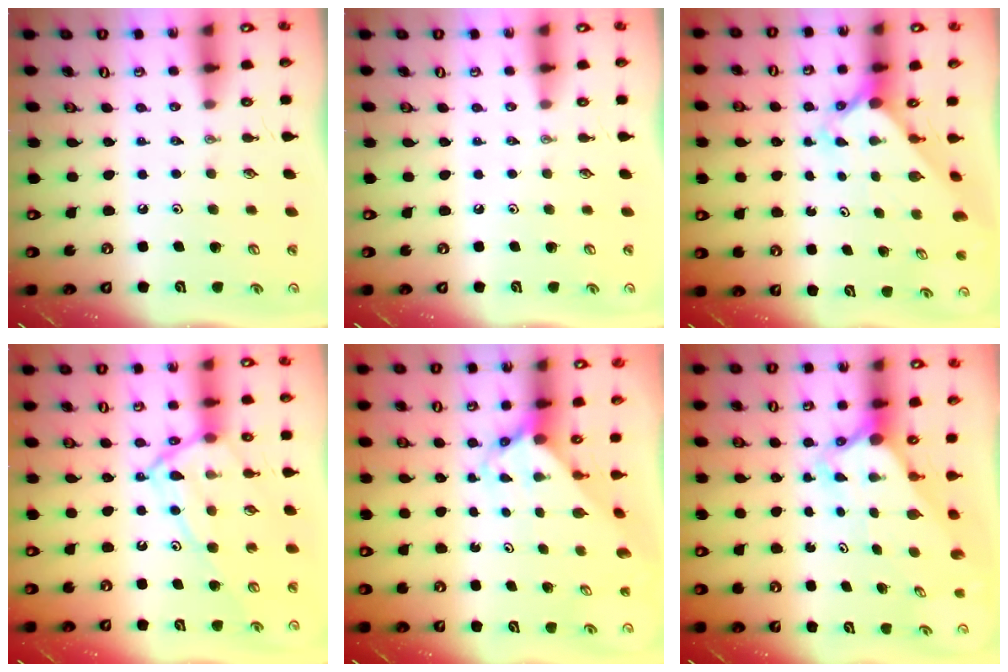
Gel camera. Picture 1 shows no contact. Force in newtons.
{"total": 0.0}
{"total": 2.6, "press": 2.6, "slide": 0.2}
{"total": 13.4, "press": 13.4, "slide": 1.0}
{"total": 3.6, "press": 3.6, "slide": 0.4}
{"total": 3.1, "press": 3.0, "slide": 0.3}